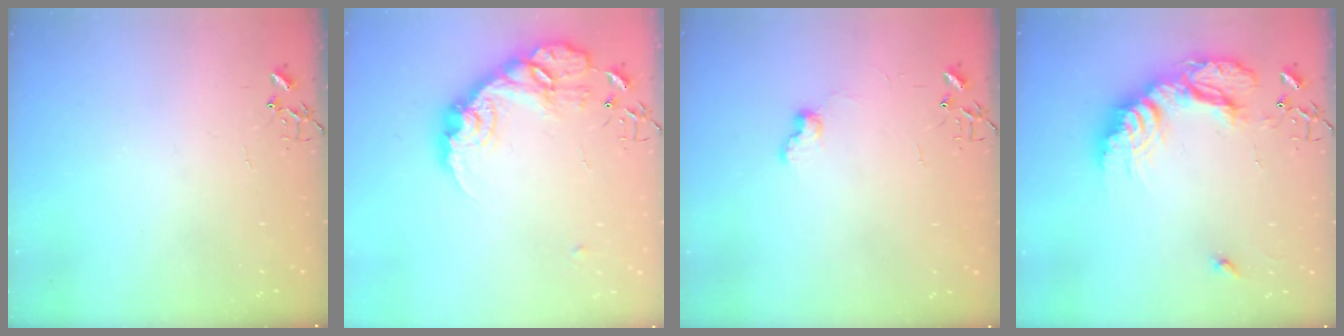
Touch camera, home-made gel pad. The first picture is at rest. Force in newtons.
{"total": 18.5, "press": 18.4, "slide": 1.4}
{"total": 6.3, "press": 6.2, "slide": 0.9}
{"total": 21.7, "press": 21.6, "slide": 1.9}